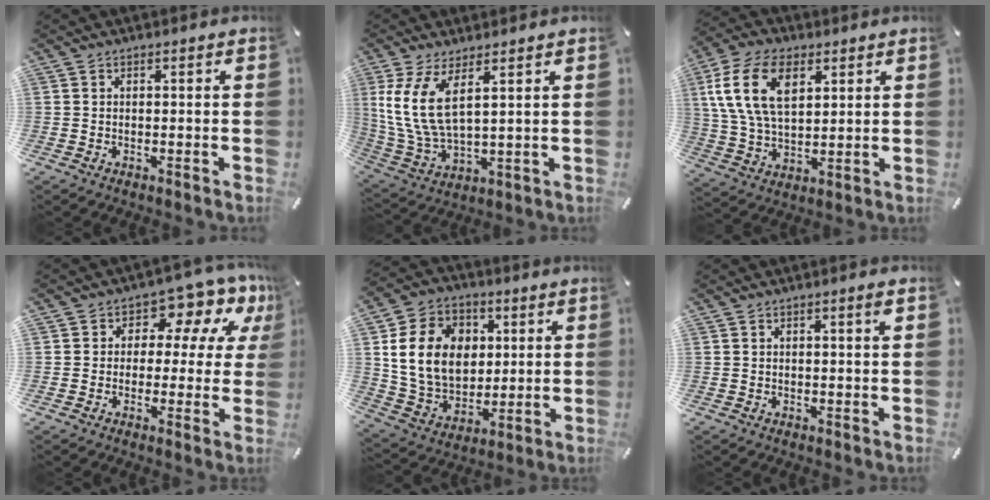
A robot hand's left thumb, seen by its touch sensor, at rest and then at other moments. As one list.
[{"total": 10.9, "force": [4.5, 4.9, 8.7], "torque": [-0.207, -0.020, 0.086]}, {"total": 14.4, "force": [5.2, 8.9, 10.0], "torque": [-0.236, 0.000, 0.091]}, {"total": 10.2, "force": [5.0, 6.5, 6.1], "torque": [-0.081, -0.036, 0.088]}, {"total": 16.3, "force": [3.2, 13.3, 9.0], "torque": [-0.176, 0.005, 0.061]}, {"total": 1.6, "force": [0.8, 0.2, 1.4], "torque": [-0.028, 0.001, 0.012]}]